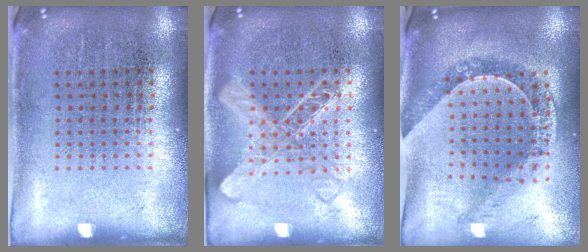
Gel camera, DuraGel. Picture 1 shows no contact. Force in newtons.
{"total": 1.6, "press": 1.6, "slide": 0.4}
{"total": 1.1, "press": 1.1, "slide": 0.2}